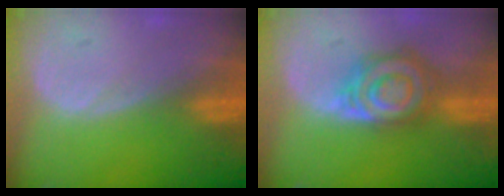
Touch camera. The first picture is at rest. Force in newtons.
{"total": 7.9, "press": 6.9, "slide": 3.7}